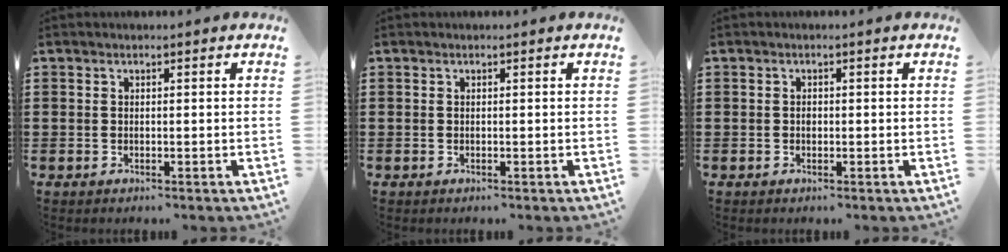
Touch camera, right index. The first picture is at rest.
{"total": 0.0}
{"total": 0.8, "force": [-0.1, 0.6, 0.6], "torque": [-0.014, 0.001, -0.002]}